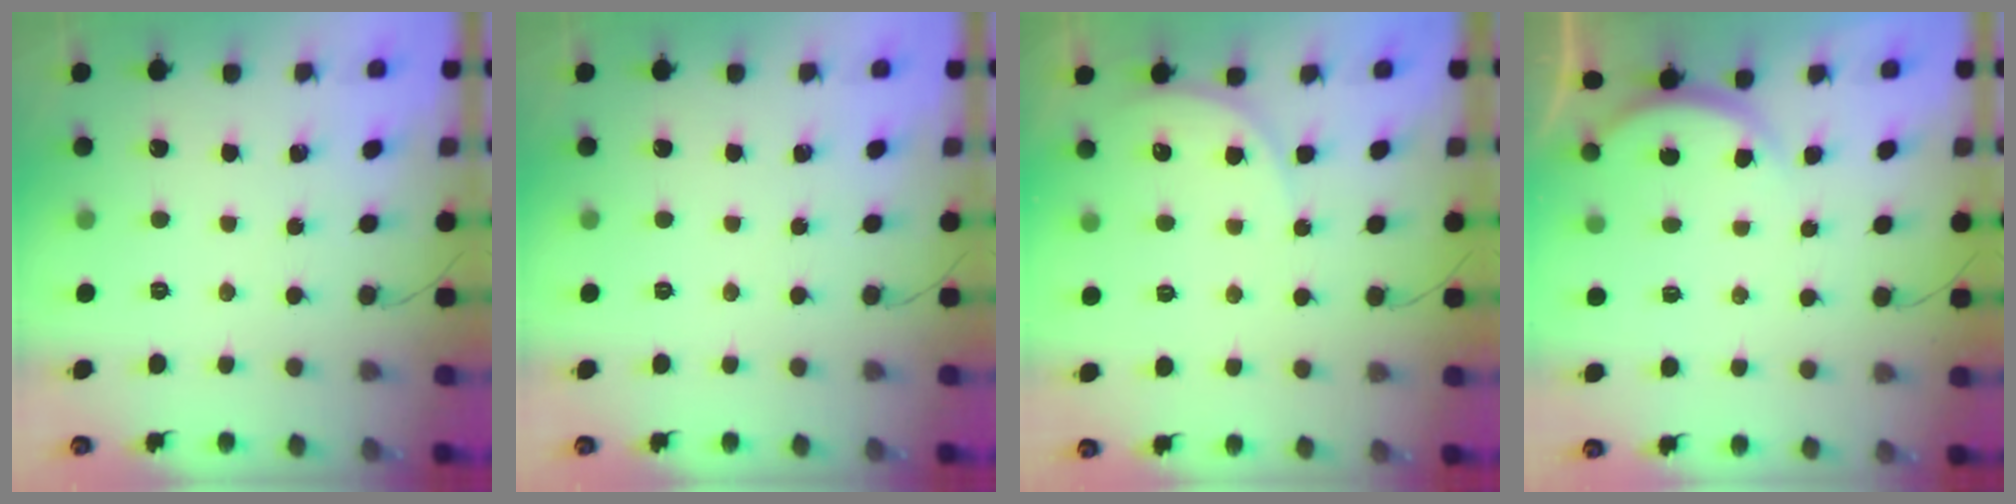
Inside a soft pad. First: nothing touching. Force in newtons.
{"total": 0.0}
{"total": 5.1, "press": 5.1, "slide": 0.4}
{"total": 2.8, "press": 2.8, "slide": 0.6}